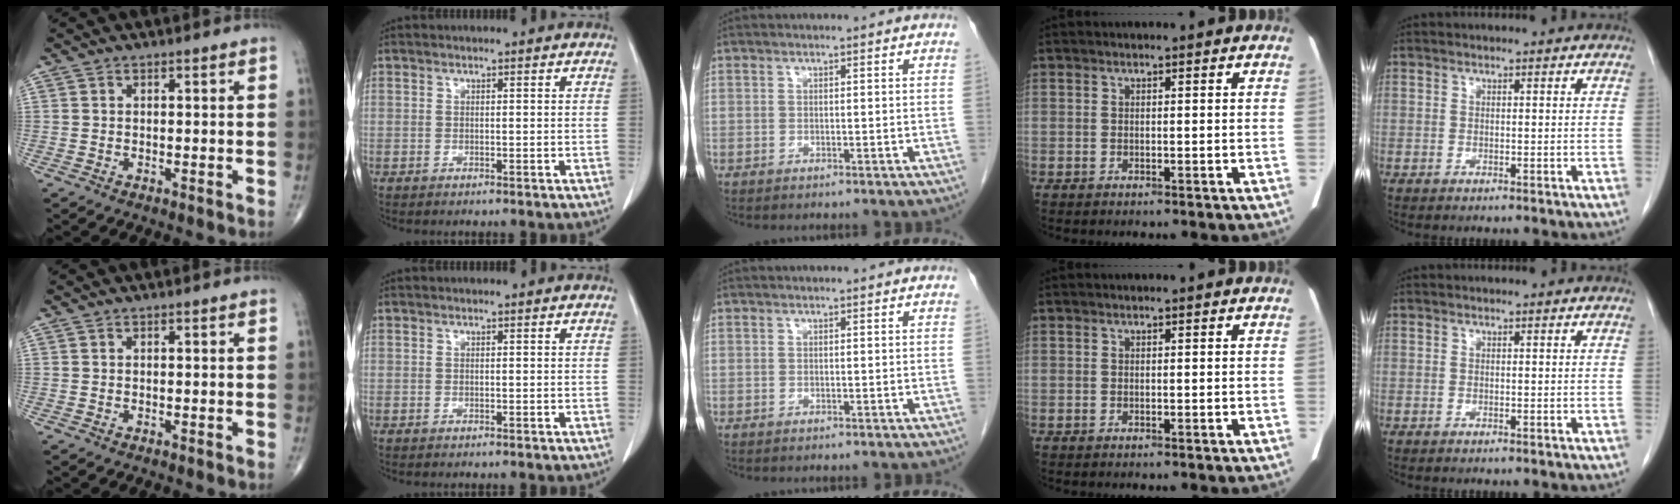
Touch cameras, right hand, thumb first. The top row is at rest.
{}